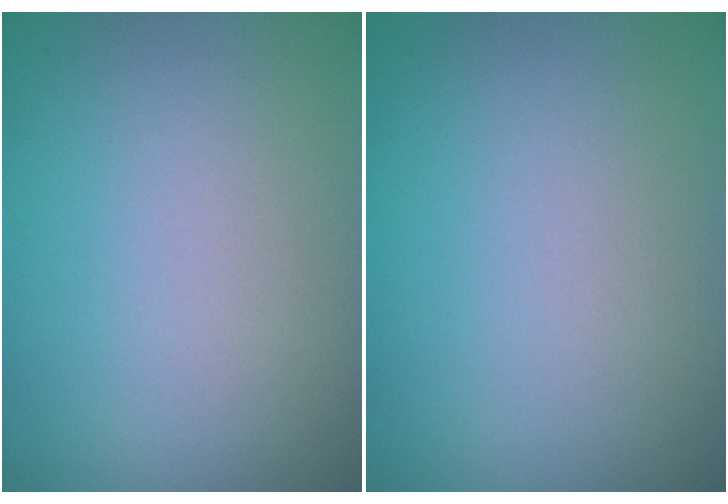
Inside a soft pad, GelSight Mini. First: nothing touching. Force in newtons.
{"total": 0.0}